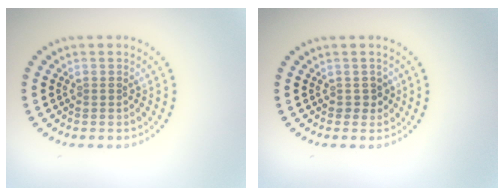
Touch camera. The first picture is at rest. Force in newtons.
{"total": 1.2, "press": 1.0, "slide": 0.6}